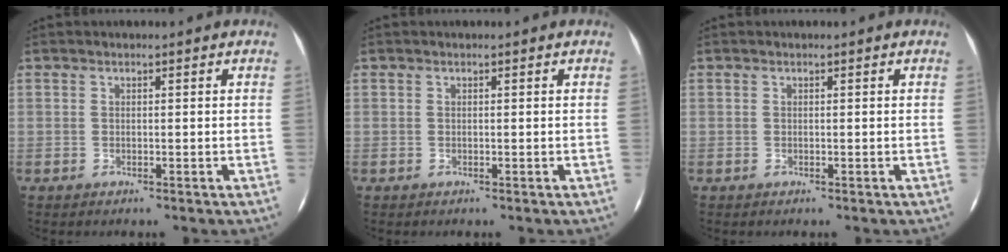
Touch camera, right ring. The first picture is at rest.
{"total": 0.0}
{"total": 0.0}